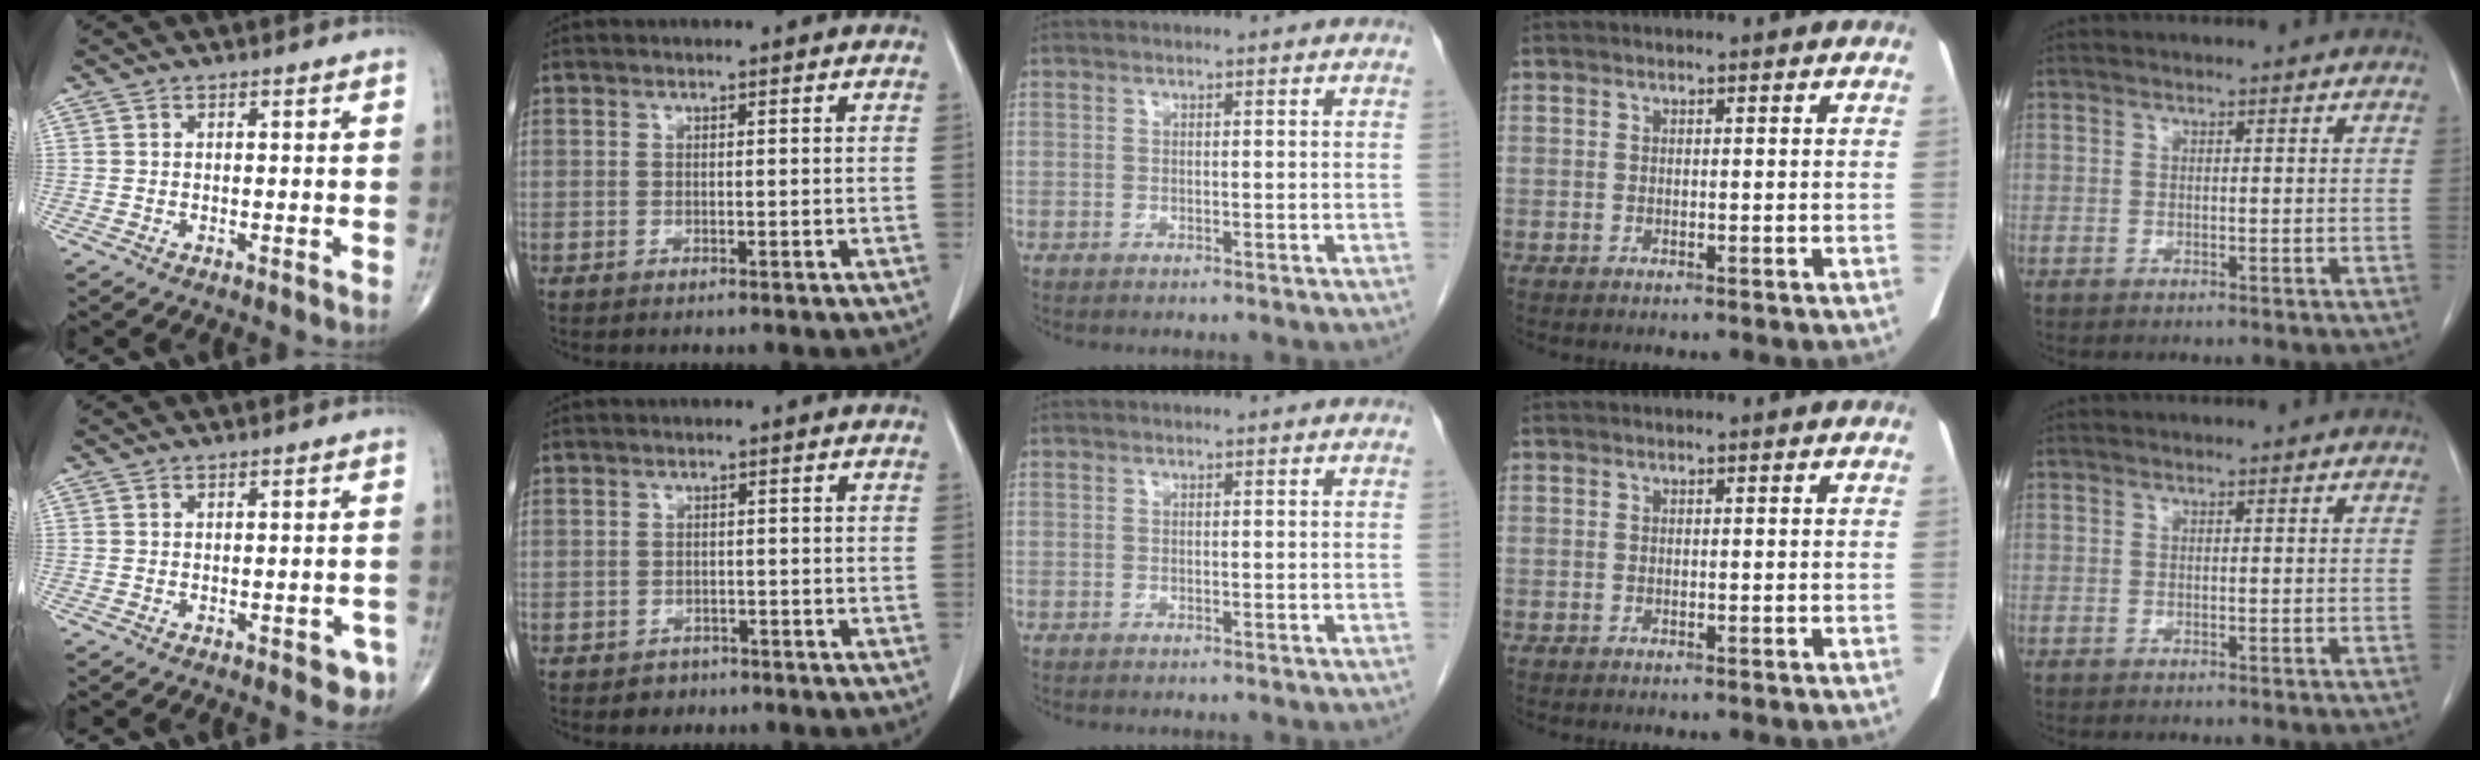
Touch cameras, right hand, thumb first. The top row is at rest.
{"thumb": {"total": 3.4, "force": [-1.7, 1.7, 2.4], "torque": [-0.010, 0.005, -0.017]}, "index": {"total": 2.2, "force": [-1.3, 1.8, 0.0], "torque": [-0.001, 0.007, -0.019]}}